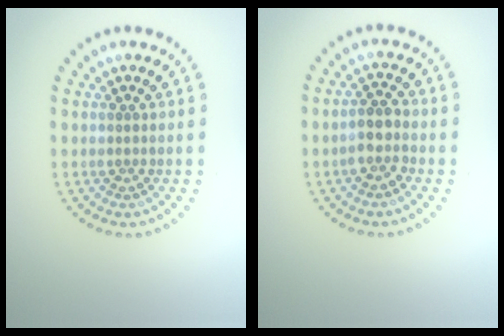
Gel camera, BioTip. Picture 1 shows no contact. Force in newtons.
{"total": 2.3, "press": 1.9, "slide": 1.2}